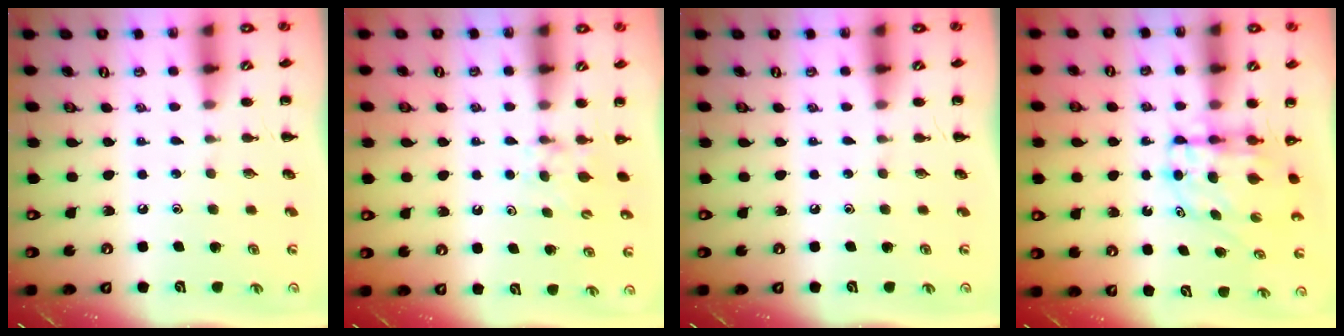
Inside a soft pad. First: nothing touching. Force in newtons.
{"total": 3.7, "press": 3.4, "slide": 1.4}
{"total": 0.0}
{"total": 6.7, "press": 6.6, "slide": 0.9}